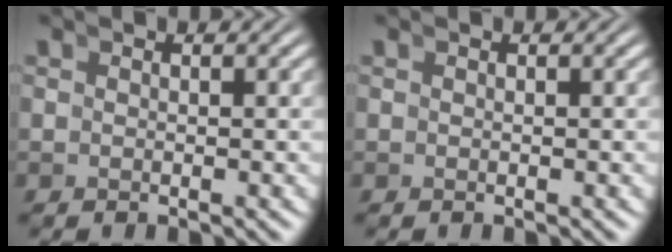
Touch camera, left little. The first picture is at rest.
{"total": 0.0}